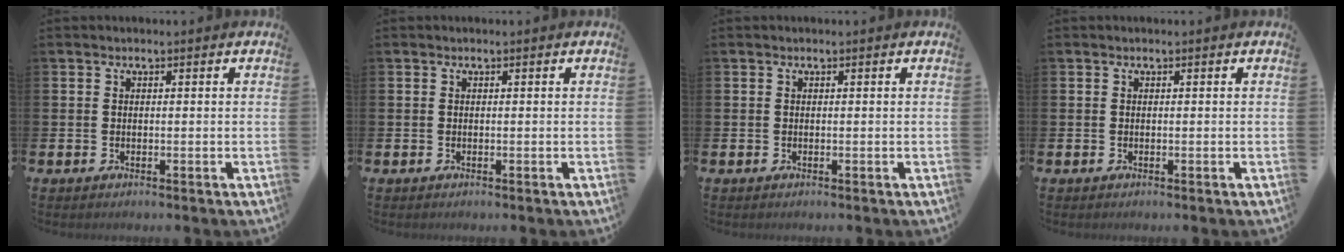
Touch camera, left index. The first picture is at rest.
{"total": 0.0}
{"total": 0.0}
{"total": 0.0}